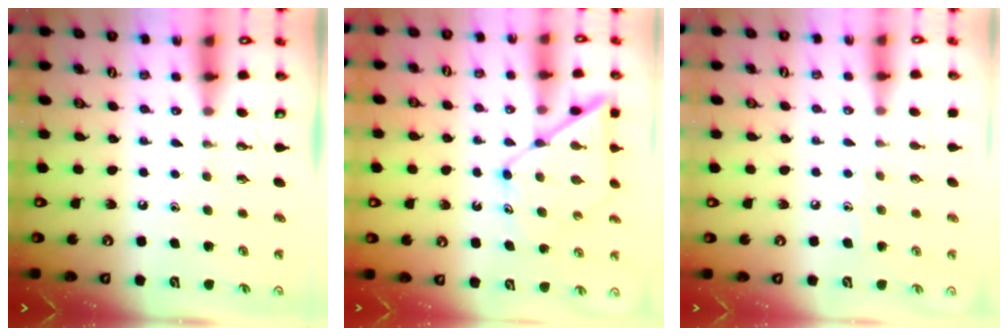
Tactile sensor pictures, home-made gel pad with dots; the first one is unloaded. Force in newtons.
{"total": 12.3, "press": 12.3, "slide": 1.1}
{"total": 4.6, "press": 4.6, "slide": 0.5}